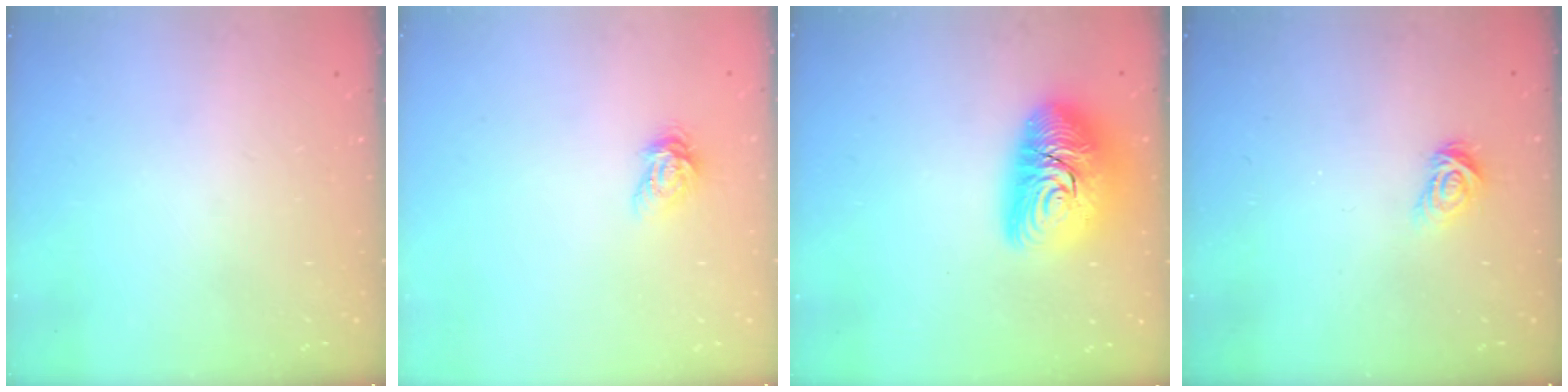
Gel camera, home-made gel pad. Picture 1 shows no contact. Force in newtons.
{"total": 4.9, "press": 4.9, "slide": 0.6}
{"total": 17.9, "press": 17.8, "slide": 1.4}
{"total": 5.0, "press": 5.0, "slide": 0.7}